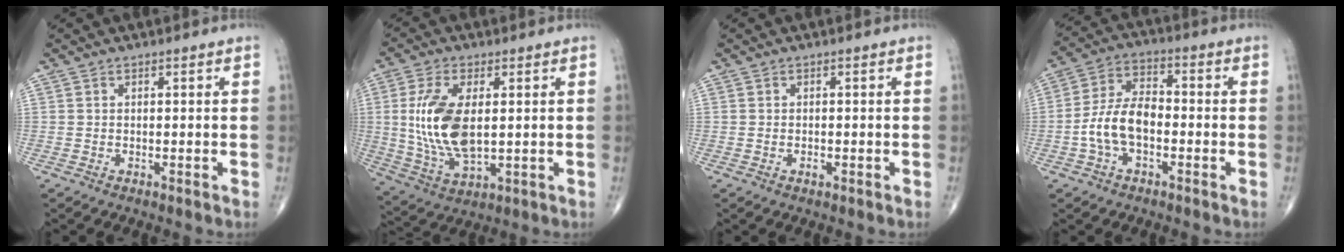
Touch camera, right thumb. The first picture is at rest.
{"total": 13.6, "force": [1.2, 6.6, 11.8], "torque": [-0.243, -0.013, 0.032]}
{"total": 0.7, "force": [-0.3, 0.4, 0.5], "torque": [-0.009, 0.000, -0.006]}
{"total": 9.6, "force": [-2.4, 5.4, 7.6], "torque": [-0.146, 0.034, -0.053]}